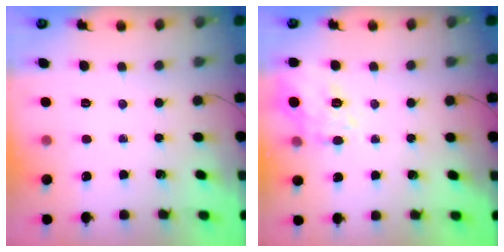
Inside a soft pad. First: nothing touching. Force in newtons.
{"total": 16.0, "press": 16.0, "slide": 0.9}